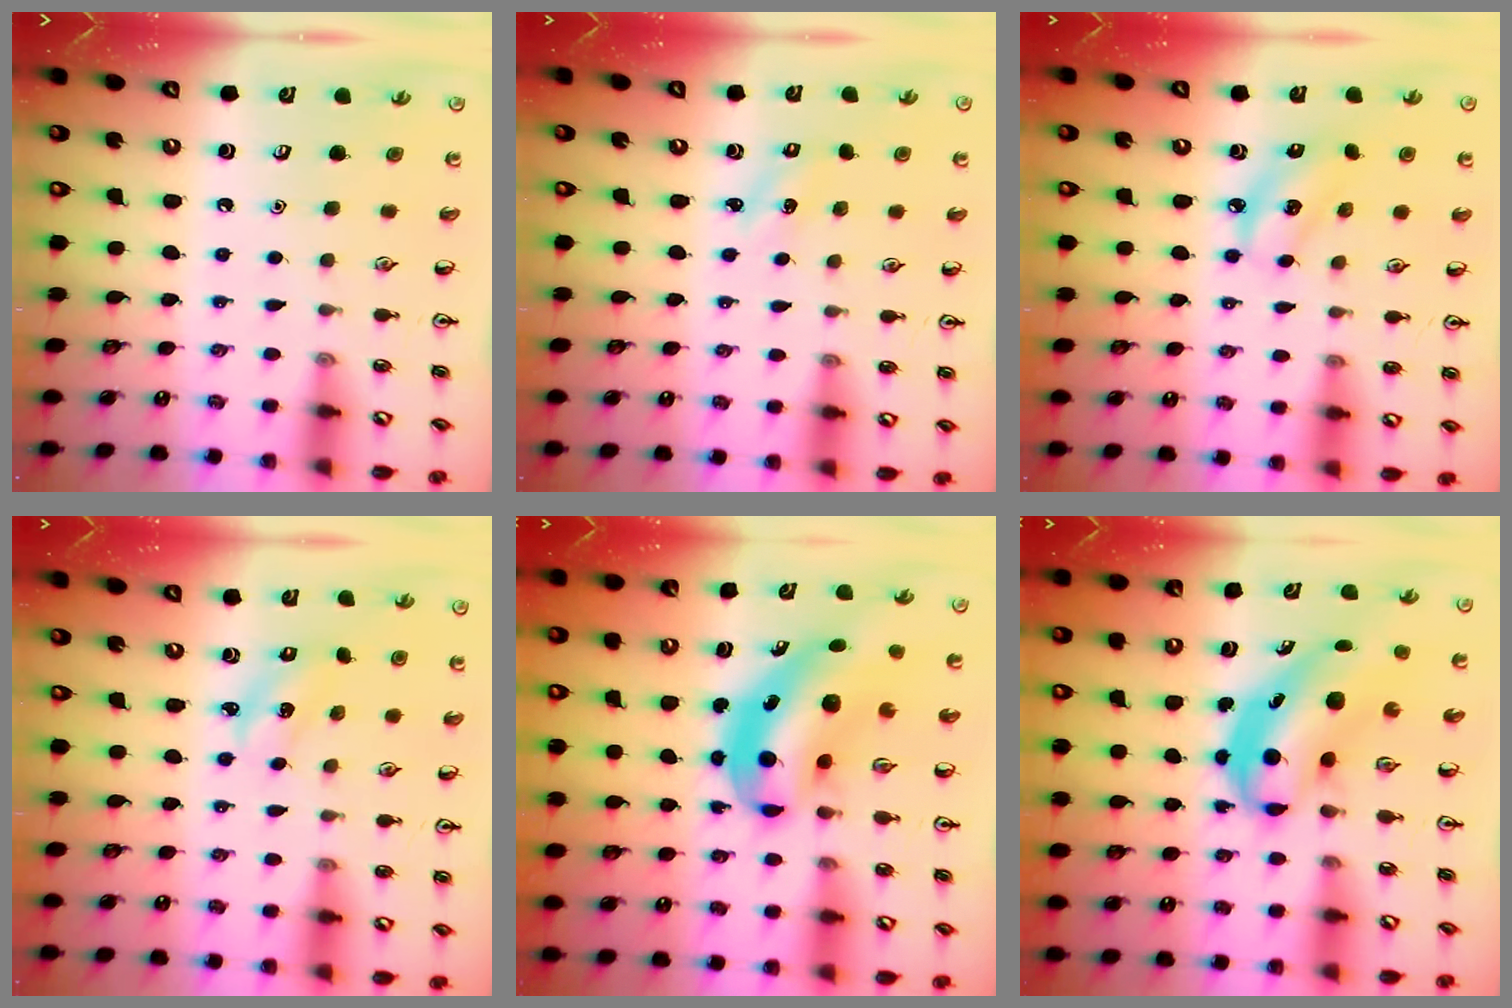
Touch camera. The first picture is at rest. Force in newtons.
{"total": 1.3, "press": 1.2, "slide": 0.4}
{"total": 6.1, "press": 6.0, "slide": 1.2}
{"total": 2.2, "press": 2.1, "slide": 0.4}
{"total": 8.7, "press": 8.4, "slide": 2.5}
{"total": 5.7, "press": 5.6, "slide": 1.1}